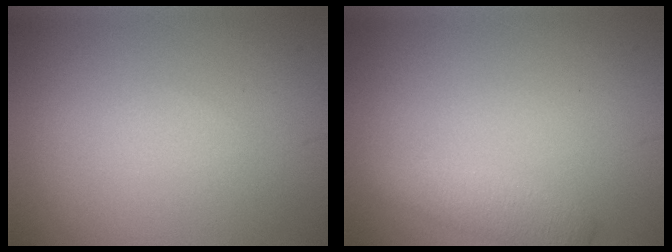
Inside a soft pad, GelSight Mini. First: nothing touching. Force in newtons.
{"total": 2.6, "press": 2.6, "slide": 0.1}